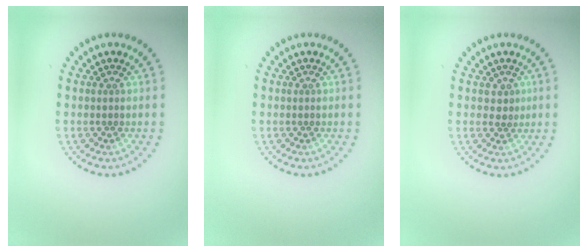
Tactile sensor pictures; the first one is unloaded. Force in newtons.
{"total": 0.0}
{"total": 1.0, "press": 0.8, "slide": 0.7}